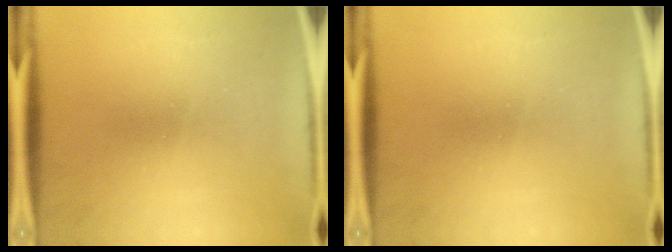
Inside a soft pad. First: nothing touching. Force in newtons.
{"total": 0.0}